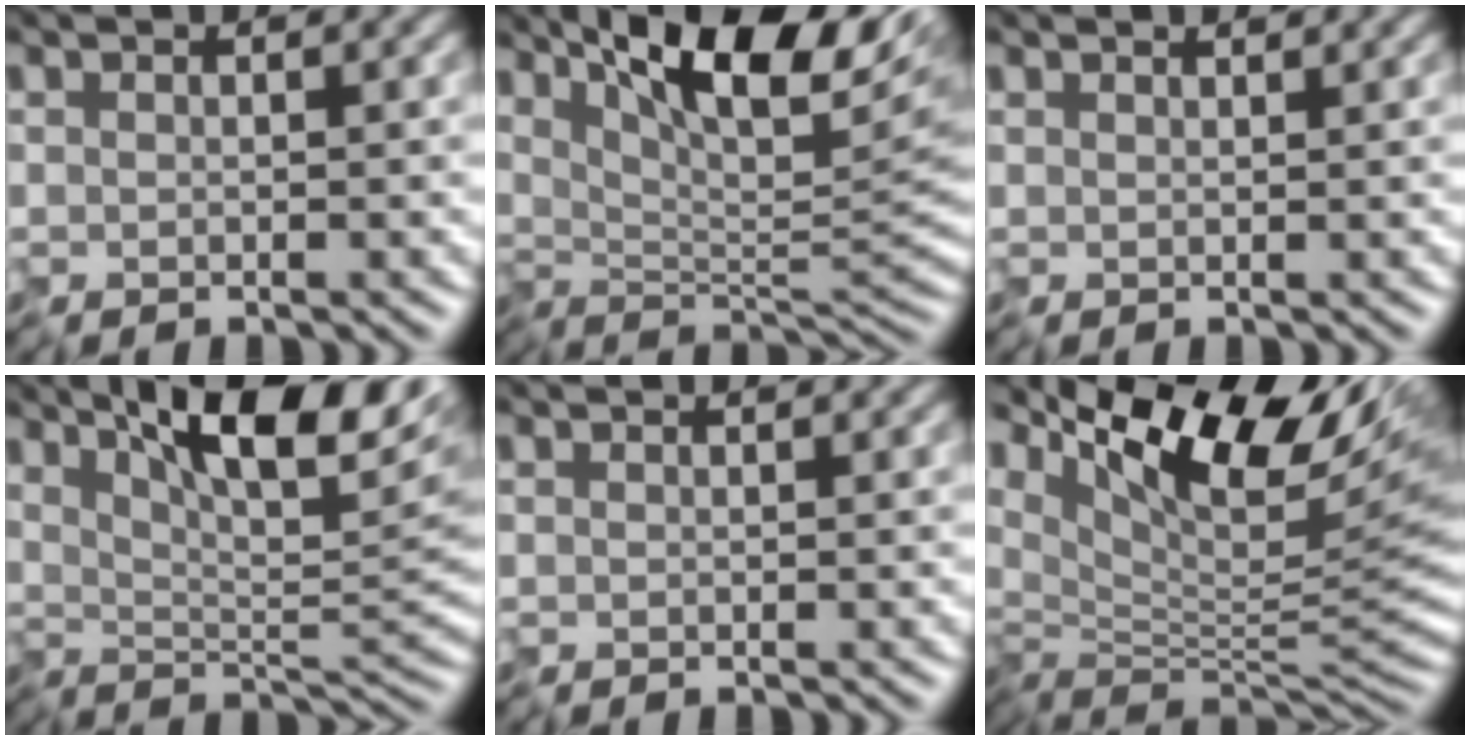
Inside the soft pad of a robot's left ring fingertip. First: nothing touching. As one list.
[{"total": 14.8, "force": [7.6, 5.7, 11.4], "torque": [-0.173, 0.022, 0.105]}, {"total": 2.0, "force": [1.6, 0.6, 1.1], "torque": [-0.008, 0.009, 0.003]}, {"total": 13.4, "force": [6.9, 4.6, 10.6], "torque": [-0.150, 0.011, 0.088]}, {"total": 0.5, "force": [0.4, 0.1, 0.2], "torque": [-0.003, 0.001, 0.002]}, {"total": 14.4, "force": [6.3, 6.5, 11.2], "torque": [-0.200, 0.024, 0.102]}]